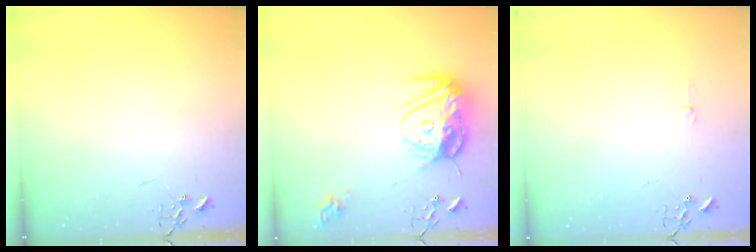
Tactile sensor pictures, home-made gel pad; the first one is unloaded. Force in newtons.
{"total": 19.1, "press": 19.1, "slide": 1.5}
{"total": 3.3, "press": 3.2, "slide": 0.4}